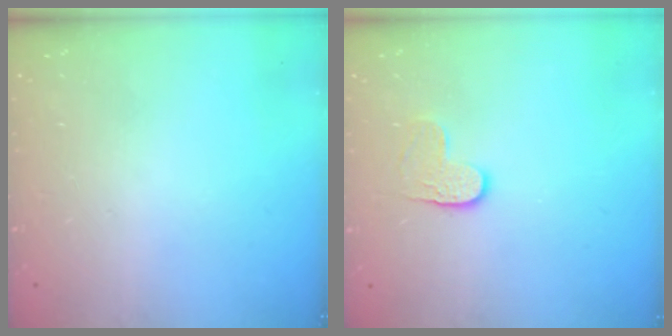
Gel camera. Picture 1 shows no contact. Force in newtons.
{"total": 4.7, "press": 4.7, "slide": 0.2}